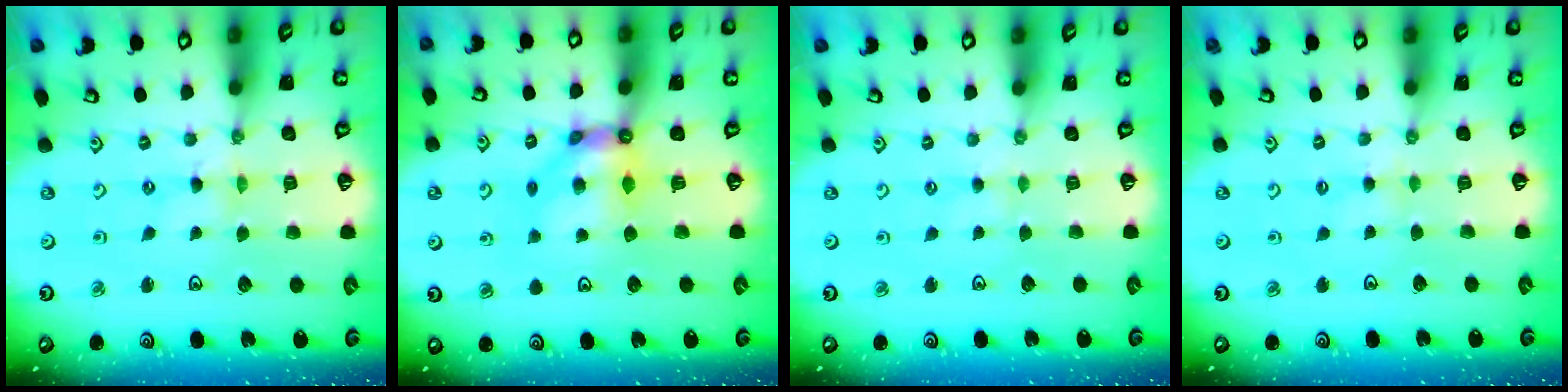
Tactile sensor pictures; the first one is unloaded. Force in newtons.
{"total": 9.1, "press": 9.1, "slide": 0.8}
{"total": 1.8, "press": 1.7, "slide": 0.4}
{"total": 1.9, "press": 1.8, "slide": 0.4}